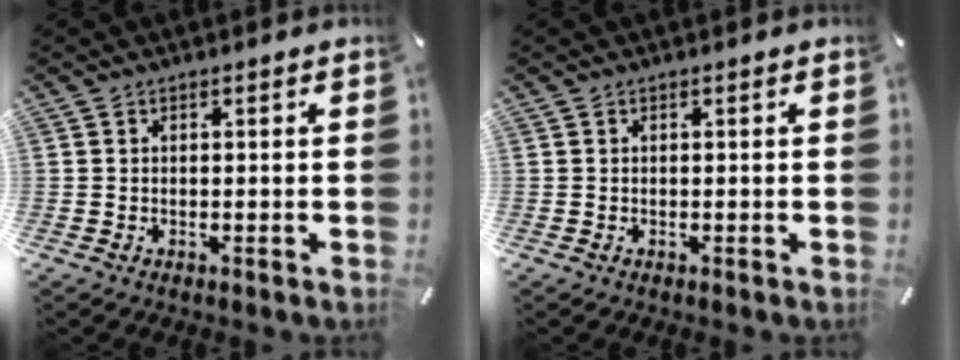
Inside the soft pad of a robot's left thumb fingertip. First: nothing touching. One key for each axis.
{"total": 0.0}